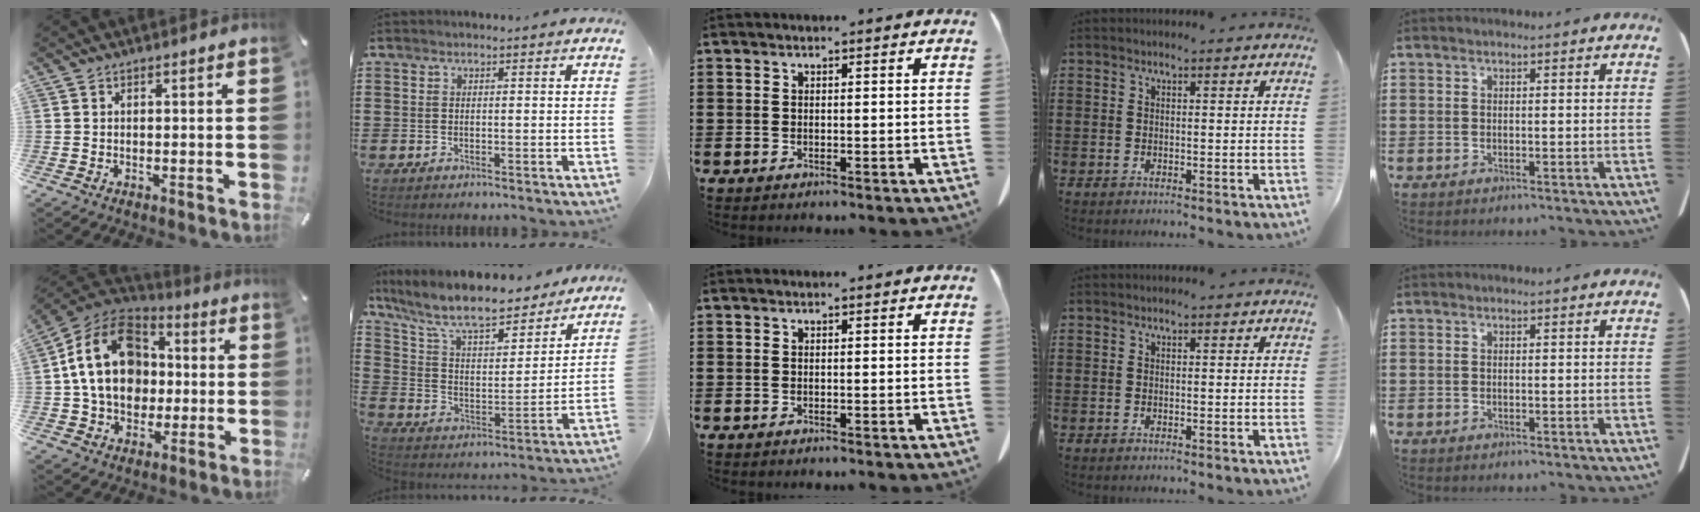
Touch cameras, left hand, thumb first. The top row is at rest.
{"thumb": {"total": 18.3, "force": [0.8, 14.9, 10.6], "torque": [-0.210, 0.015, 0.015]}, "index": {"total": 10.2, "force": [8.9, 1.7, 4.7], "torque": [-0.129, -0.053, 0.154]}}